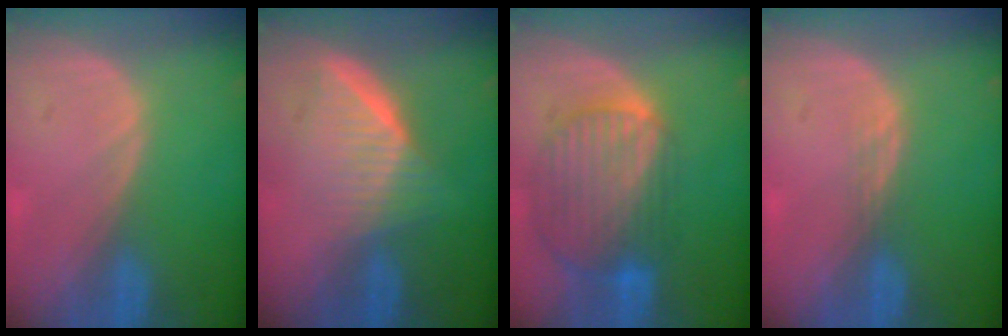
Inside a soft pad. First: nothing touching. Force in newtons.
{"total": 6.8, "press": 6.1, "slide": 3.1}
{"total": 10.3, "press": 8.7, "slide": 5.6}
{"total": 1.4, "press": 1.1, "slide": 0.9}